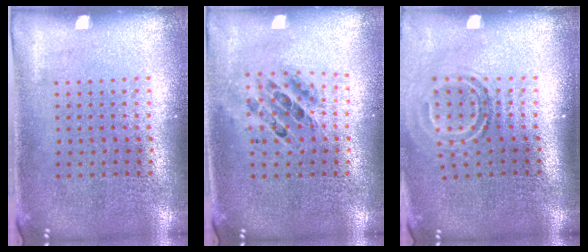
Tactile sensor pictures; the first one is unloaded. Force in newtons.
{"total": 0.7, "press": 0.7, "slide": 0.2}
{"total": 1.8, "press": 1.1, "slide": 1.4}